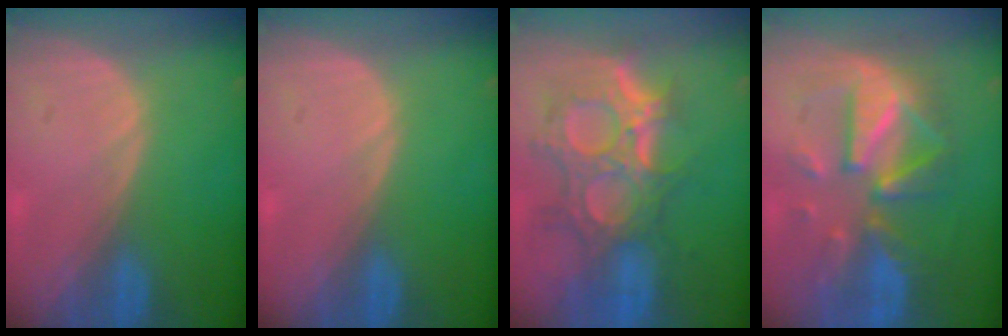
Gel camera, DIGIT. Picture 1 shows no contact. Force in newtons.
{"total": 0.0}
{"total": 11.9, "press": 10.6, "slide": 5.2}
{"total": 10.6, "press": 10.6, "slide": 0.9}